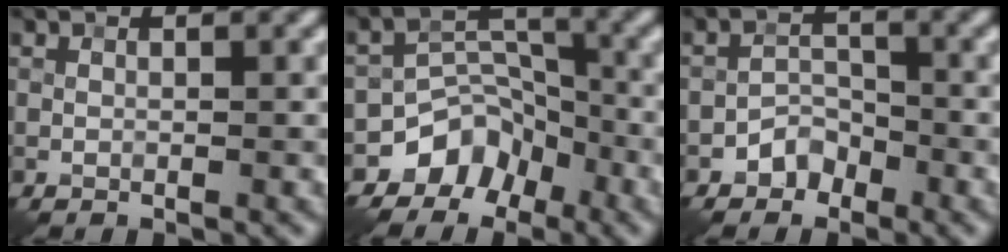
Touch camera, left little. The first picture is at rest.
{"total": 6.0, "force": [-3.9, 4.2, 1.5], "torque": [-0.003, 0.004, -0.070]}
{"total": 2.3, "force": [-1.6, 1.6, 0.6], "torque": [0.001, 0.011, -0.030]}